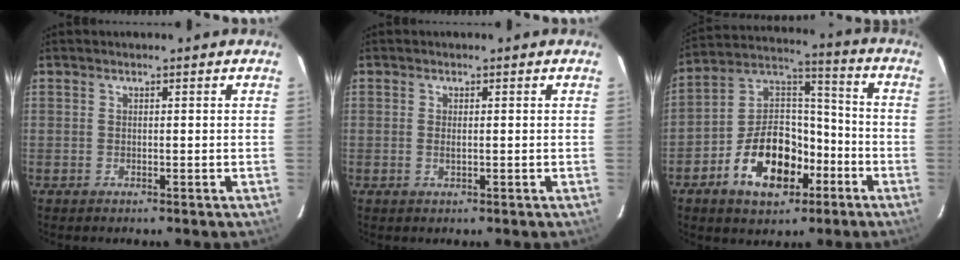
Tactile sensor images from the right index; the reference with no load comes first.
{"total": 1.0, "force": [-0.1, 0.4, 0.9], "torque": [-0.019, 0.000, -0.001]}
{"total": 16.0, "force": [-7.4, 9.5, 10.5], "torque": [-0.204, 0.036, -0.117]}